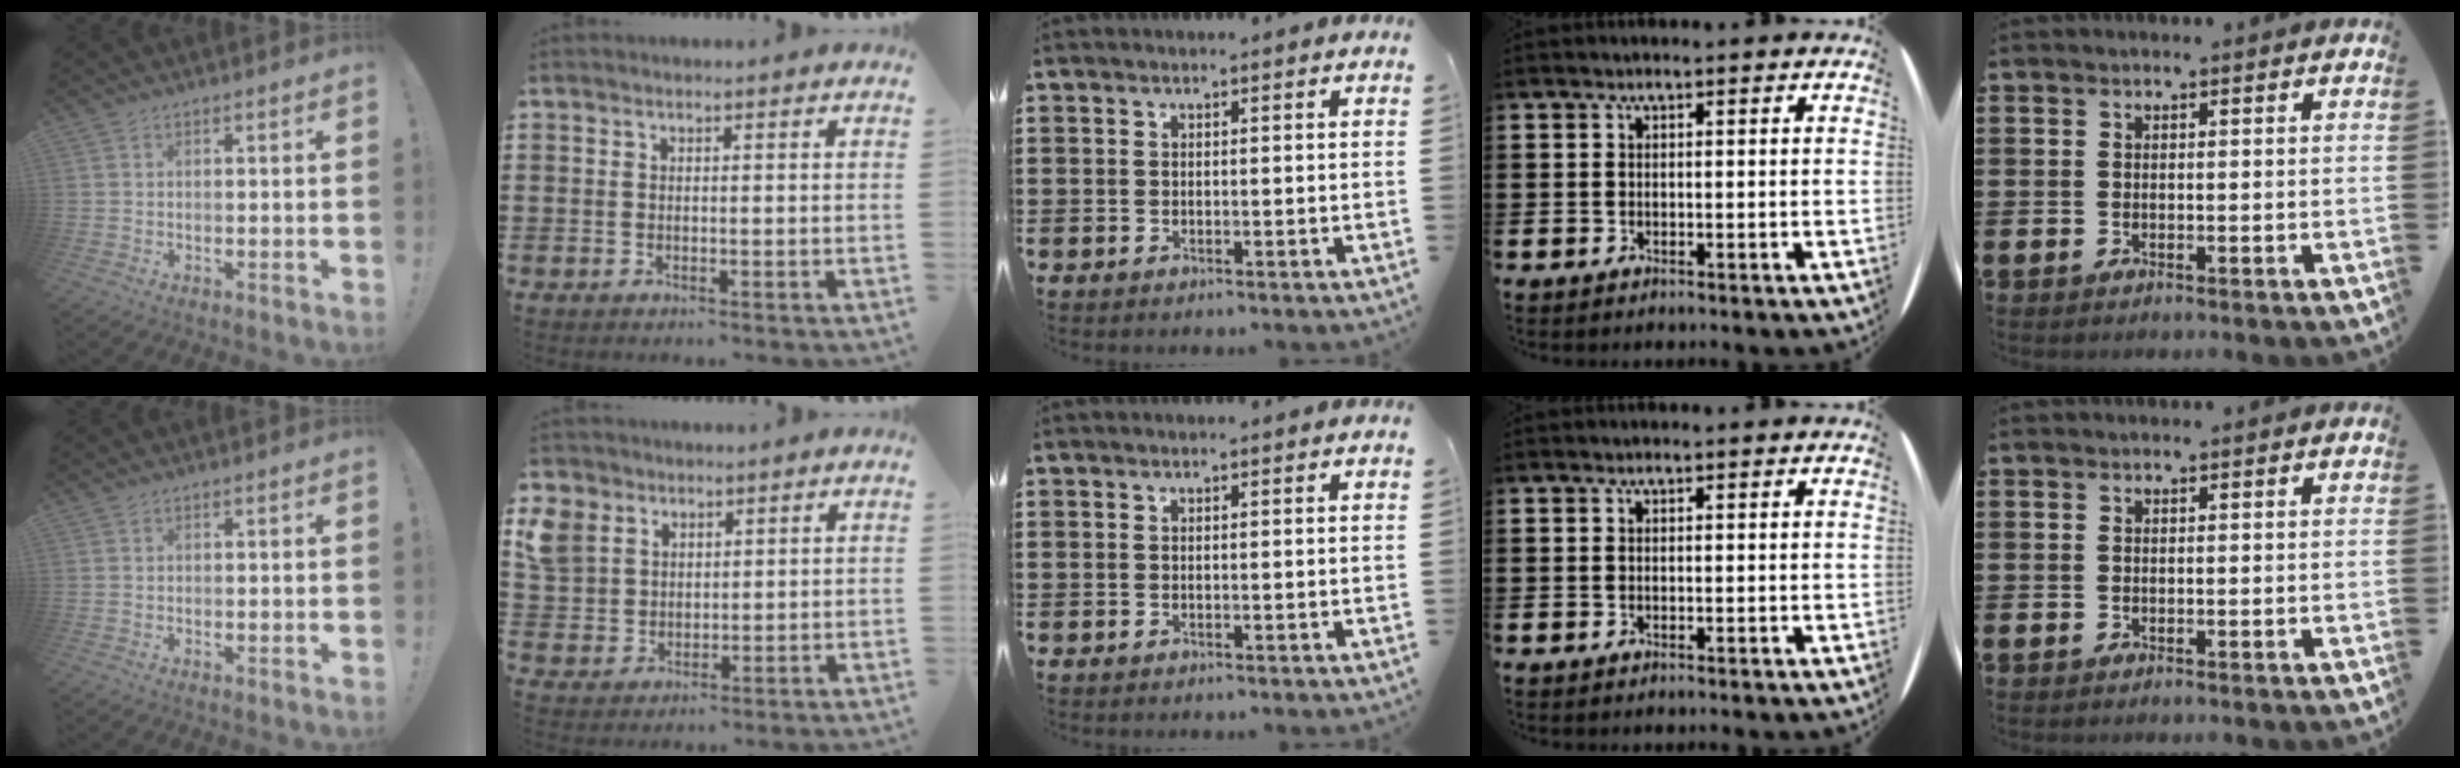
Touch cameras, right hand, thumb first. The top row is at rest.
{"index": {"total": 5.6, "force": [3.1, 4.5, 1.2], "torque": [-0.052, 0.014, 0.060]}}